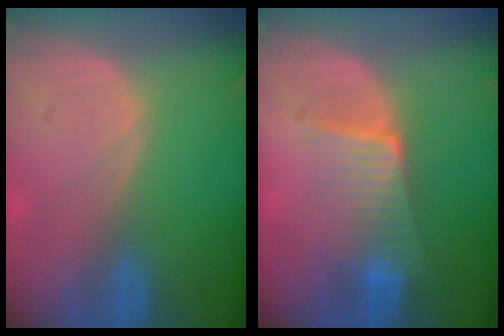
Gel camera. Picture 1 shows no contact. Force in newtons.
{"total": 6.5, "press": 5.8, "slide": 2.9}